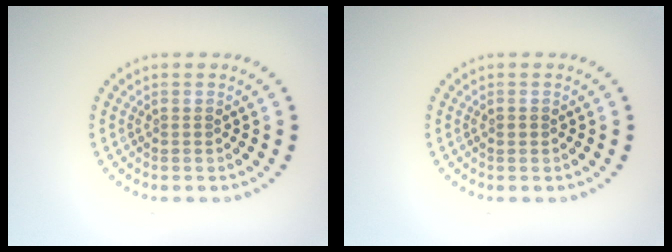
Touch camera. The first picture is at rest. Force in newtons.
{"total": 0.7, "press": 0.7, "slide": 0.1}